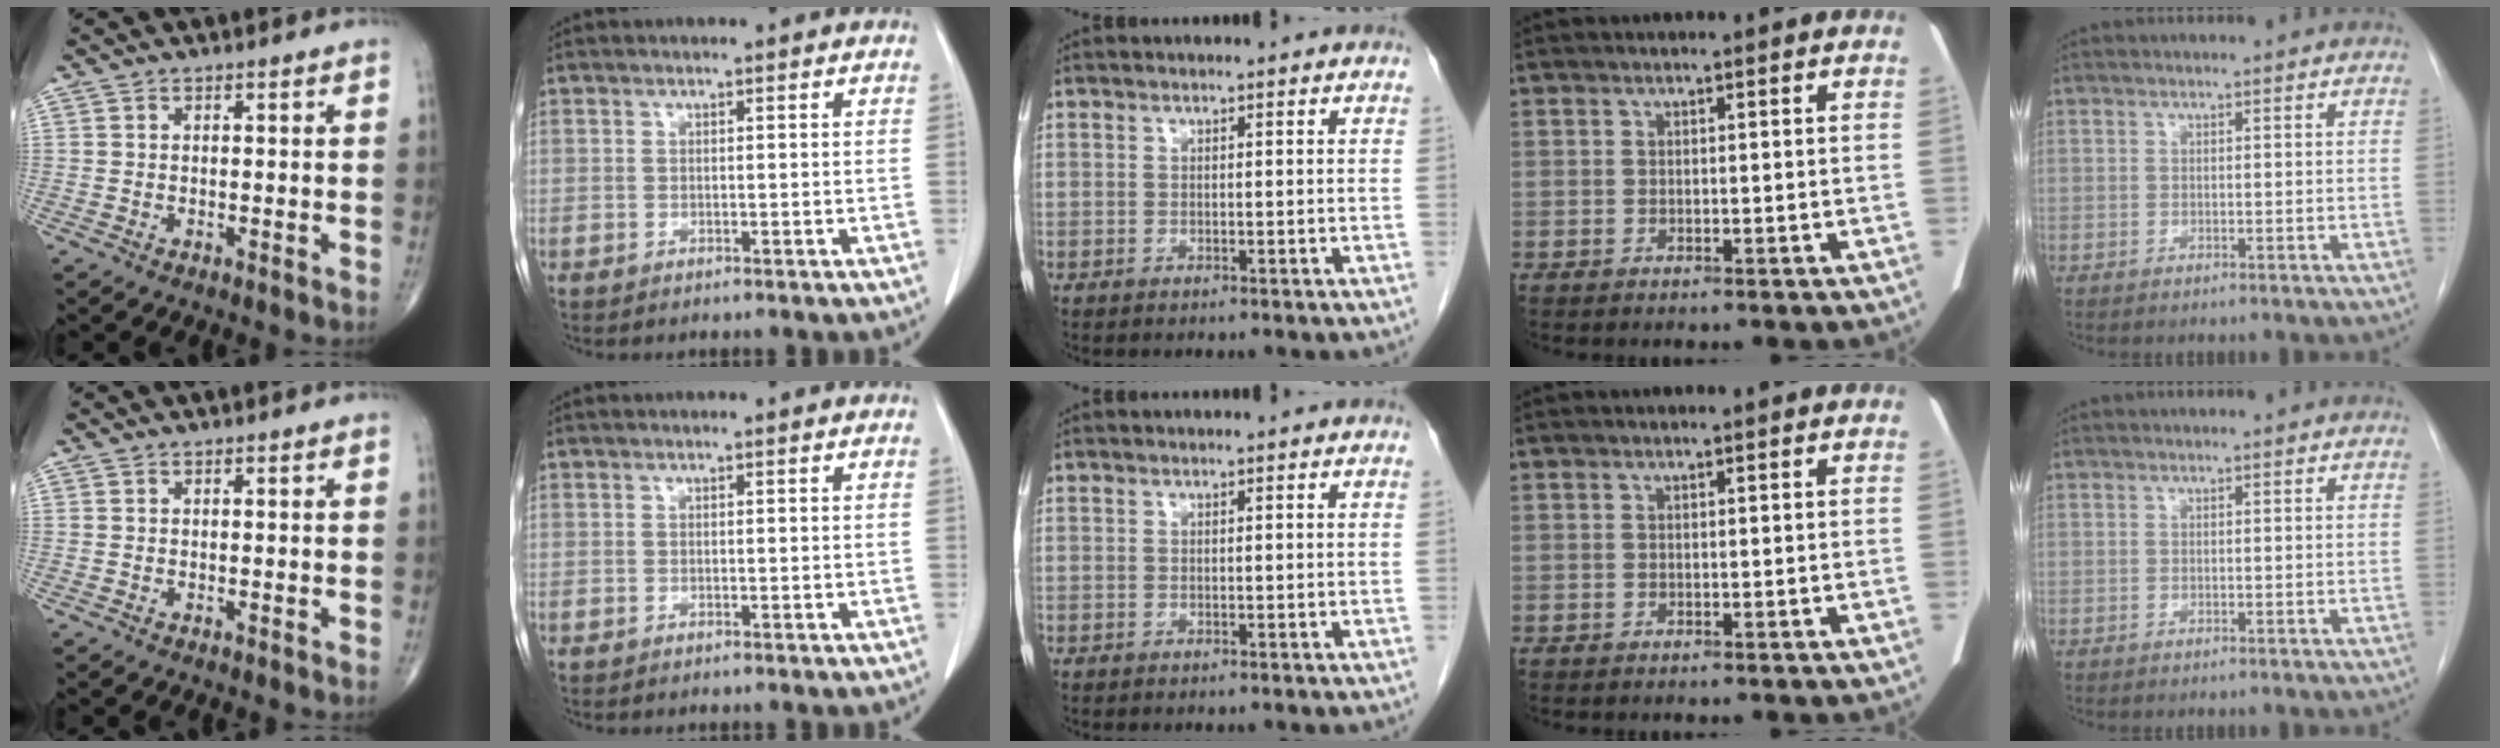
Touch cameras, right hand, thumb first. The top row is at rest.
{}